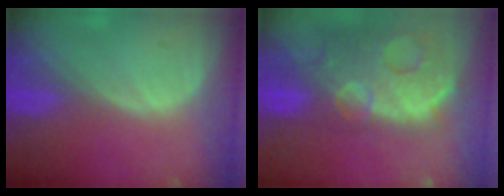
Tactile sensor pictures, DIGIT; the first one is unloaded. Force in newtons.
{"total": 14.2, "press": 11.5, "slide": 8.3}